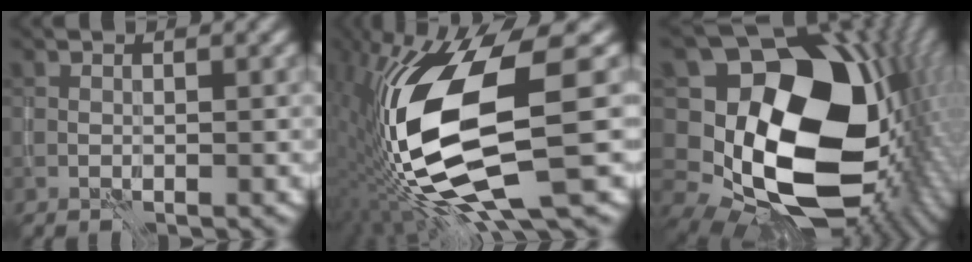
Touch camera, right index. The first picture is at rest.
{"total": 15.1, "force": [-2.7, 4.4, 14.2], "torque": [-0.287, -0.009, -0.040]}
{"total": 19.9, "force": [1.5, 14.6, 13.5], "torque": [-0.252, -0.048, 0.073]}